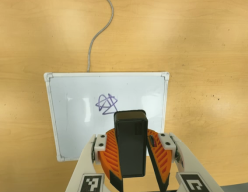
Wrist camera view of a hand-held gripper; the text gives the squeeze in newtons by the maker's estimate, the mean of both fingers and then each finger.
{"total": 9.7, "left": 10.1, "right": 9.3}